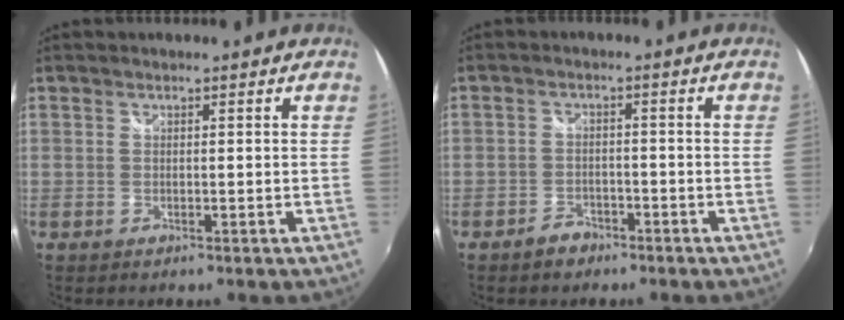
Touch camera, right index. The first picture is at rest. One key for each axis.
{"total": 3.7, "fx": -2.8, "fy": 2.1, "fz": 0.9, "tx": -0.030, "ty": 0.009, "tz": -0.046}